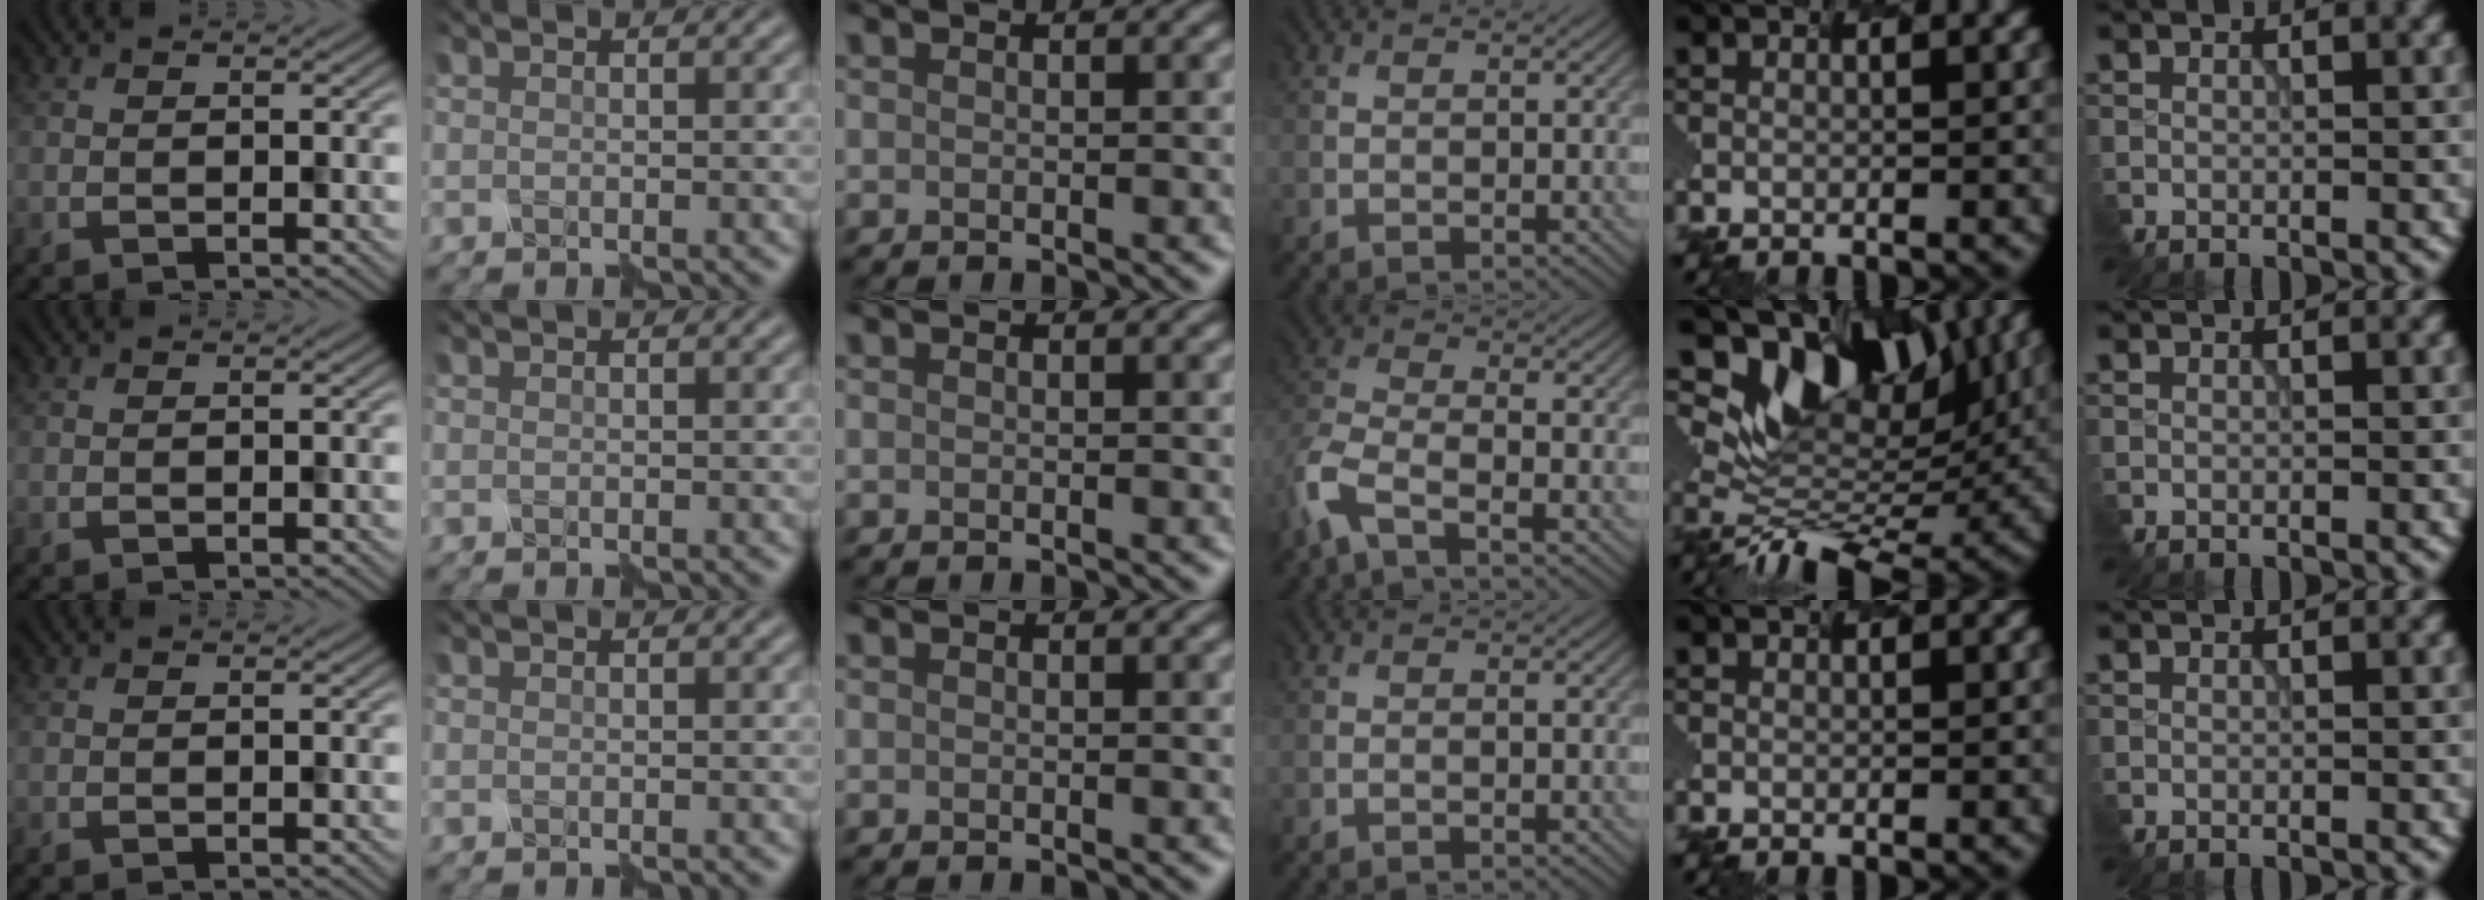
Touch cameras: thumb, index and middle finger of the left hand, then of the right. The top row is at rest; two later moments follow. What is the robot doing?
{"motion": "assemble", "object": "spray bottle"}